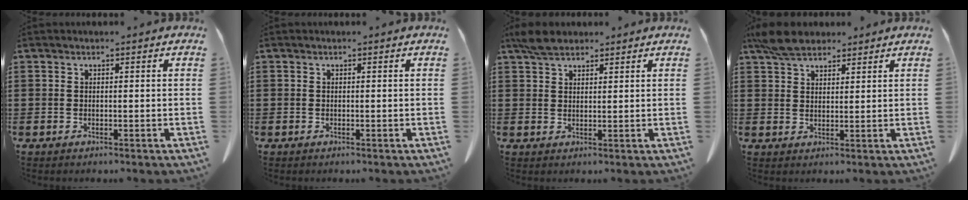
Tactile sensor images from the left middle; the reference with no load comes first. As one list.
[{"total": 0.0}, {"total": 3.8, "force": [3.1, 1.4, 1.7], "torque": [-0.040, 0.002, 0.060]}, {"total": 5.3, "force": [4.4, 2.0, 2.2], "torque": [-0.054, -0.001, 0.084]}]